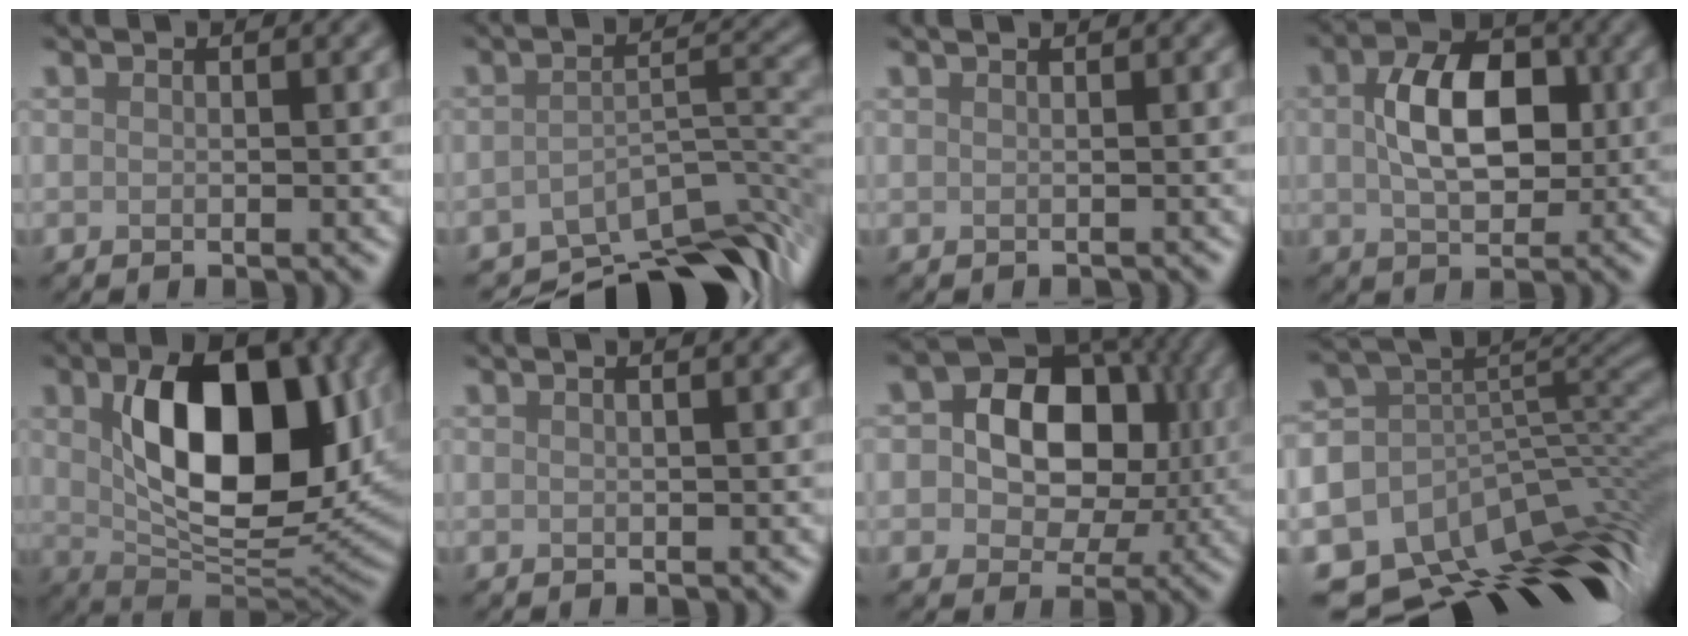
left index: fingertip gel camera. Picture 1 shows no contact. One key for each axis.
{"total": 9.2, "fx": -7.1, "fy": 2.6, "fz": 5.2, "tx": -0.066, "ty": -0.007, "tz": -0.116}
{"total": 1.0, "fx": 0.8, "fy": 0.3, "fz": 0.5, "tx": -0.003, "ty": 0.001, "tz": 0.003}
{"total": 6.2, "fx": 0.7, "fy": 3.9, "fz": 4.7, "tx": -0.085, "ty": 0.003, "tz": 0.009}
{"total": 12.1, "fx": 2.4, "fy": 6.4, "fz": 9.9, "tx": -0.158, "ty": -0.007, "tz": 0.045}
{"total": 3.2, "fx": 1.6, "fy": 1.6, "fz": 2.3, "tx": -0.007, "ty": 0.016, "tz": -0.015}
{"total": 9.9, "fx": 1.2, "fy": 7.4, "fz": 6.5, "tx": -0.084, "ty": 0.023, "tz": 0.002}
{"total": 15.0, "fx": -8.4, "fy": 9.0, "fz": 8.6, "tx": -0.167, "ty": 0.023, "tz": -0.114}